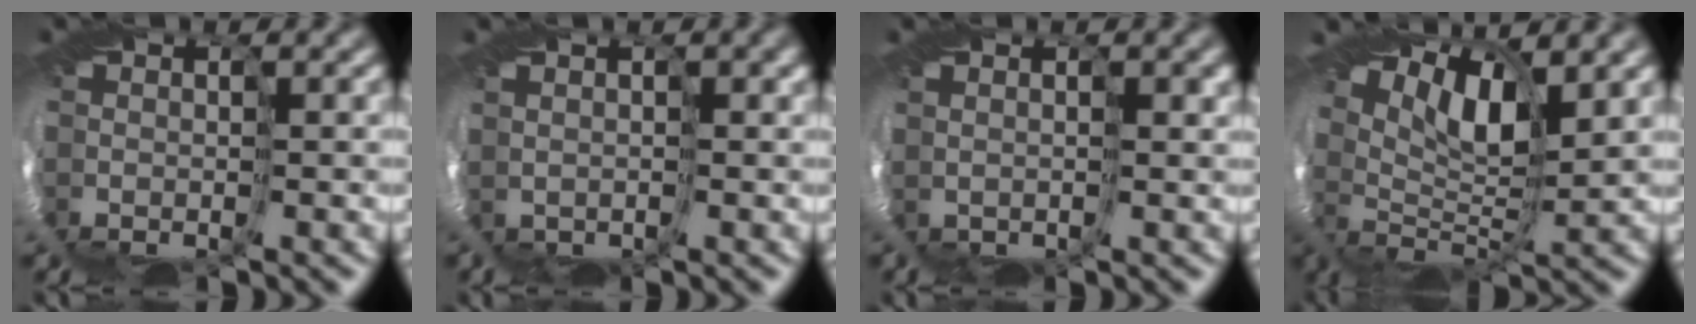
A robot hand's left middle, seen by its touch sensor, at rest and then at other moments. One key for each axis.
{"total": 0.8, "fx": 0.6, "fy": 0.5, "fz": 0.4, "tx": -0.003, "ty": 0.010, "tz": 0.016}
{"total": 0.9, "fx": 0.7, "fy": 0.4, "fz": 0.3, "tx": -0.003, "ty": 0.011, "tz": 0.019}
{"total": 5.2, "fx": 4.2, "fy": 1.2, "fz": 2.9, "tx": -0.065, "ty": 0.009, "tz": 0.066}